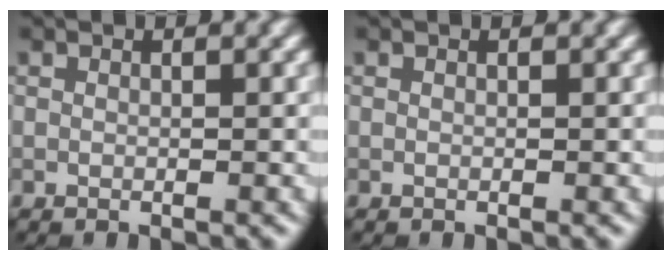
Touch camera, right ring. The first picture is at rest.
{"total": 0.0}